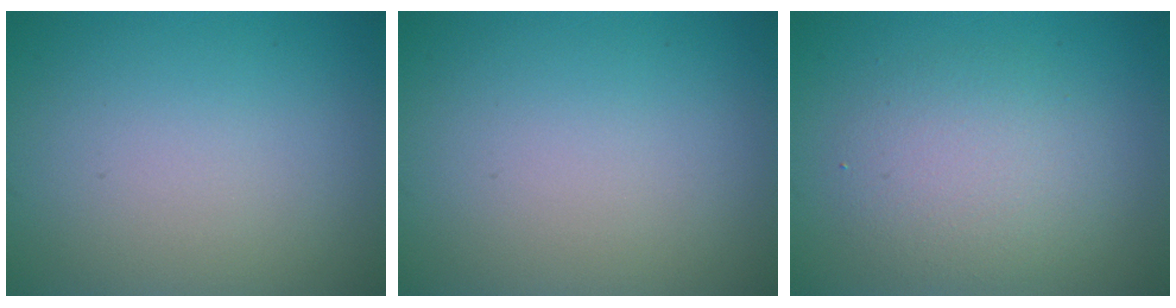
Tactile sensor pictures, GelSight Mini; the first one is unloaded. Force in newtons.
{"total": 0.0}
{"total": 3.8, "press": 3.8, "slide": 0.3}